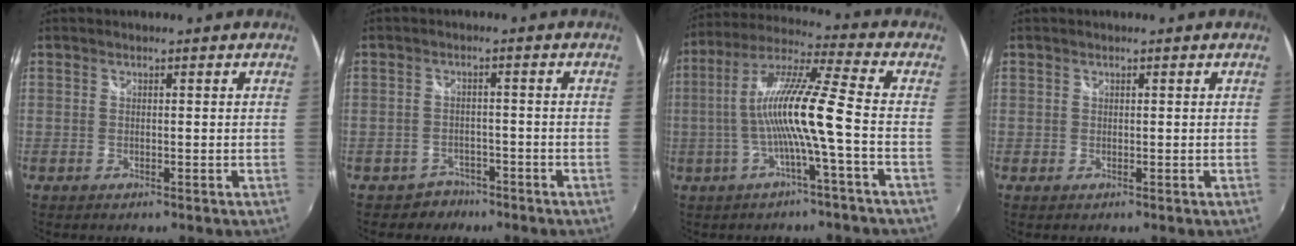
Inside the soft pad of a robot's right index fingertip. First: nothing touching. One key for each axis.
{"total": 4.0, "fx": -2.7, "fy": 2.9, "fz": 0.0, "tx": -0.009, "ty": 0.011, "tz": -0.042}
{"total": 12.6, "fx": -2.6, "fy": -0.8, "fz": 12.3, "tx": -0.229, "ty": 0.007, "tz": -0.045}
{"total": 0.6, "fx": 0.0, "fy": 0.6, "fz": 0.0, "tx": 0.002, "ty": 0.003, "tz": -0.001}